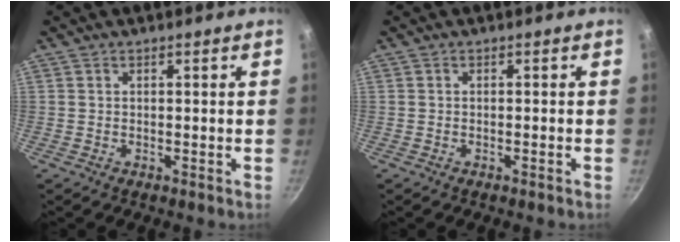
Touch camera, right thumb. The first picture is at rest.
{"total": 0.5, "force": [-0.3, 0.0, 0.4], "torque": [-0.014, 0.005, -0.004]}